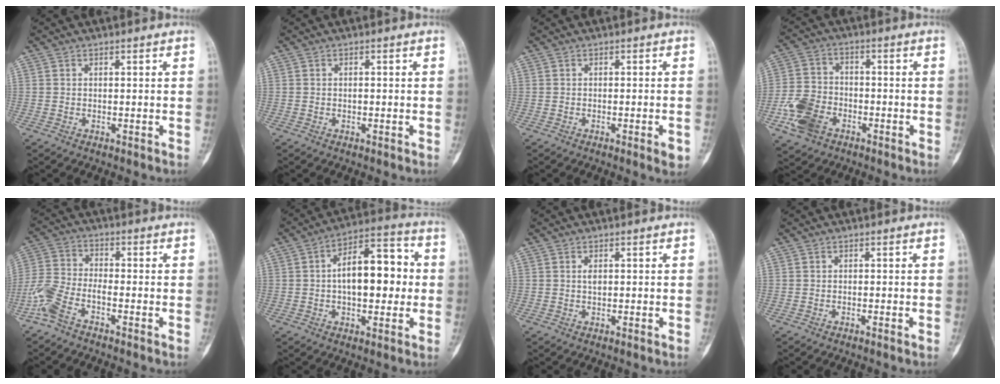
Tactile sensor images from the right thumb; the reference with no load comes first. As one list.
[{"total": 0.6, "force": [-0.1, 0.4, 0.4], "torque": [-0.003, 0.002, -0.002]}, {"total": 2.7, "force": [-1.2, 0.4, 2.4], "torque": [-0.034, -0.003, -0.017]}, {"total": 9.2, "force": [-4.1, 6.6, 5.0], "torque": [-0.090, 0.018, -0.077]}, {"total": 7.1, "force": [-4.4, 2.7, 4.8], "torque": [-0.118, 0.025, -0.103]}, {"total": 14.2, "force": [0.5, 7.4, 12.2], "torque": [-0.156, 0.032, 0.001]}, {"total": 1.0, "force": [0.1, 0.4, 0.9], "torque": [-0.017, -0.003, 0.001]}, {"total": 0.6, "force": [-0.5, 0.0, 0.4], "torque": [-0.010, 0.000, -0.005]}]